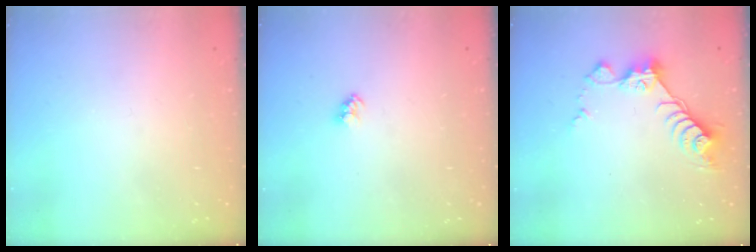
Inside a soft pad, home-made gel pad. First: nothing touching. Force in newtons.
{"total": 2.5, "press": 2.5, "slide": 0.1}
{"total": 9.4, "press": 9.4, "slide": 0.5}